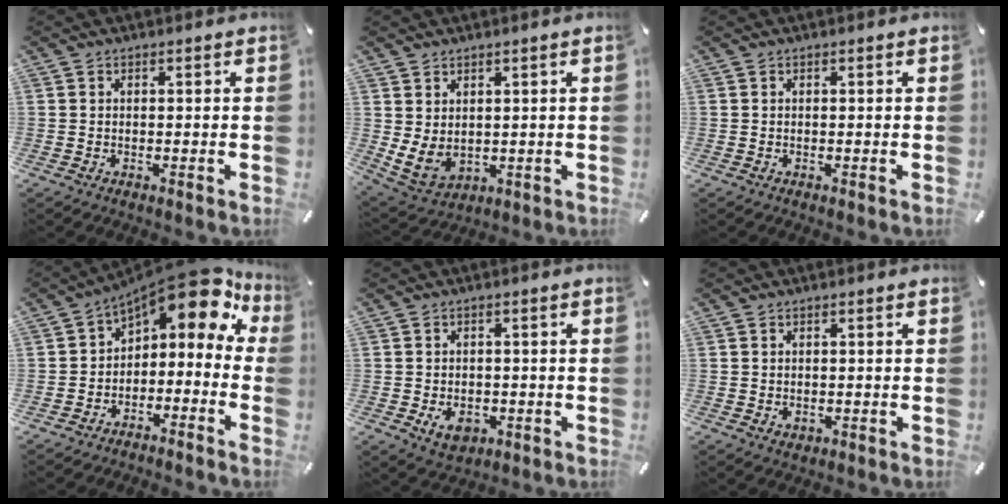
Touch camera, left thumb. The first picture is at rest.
{"total": 5.2, "force": [2.0, 4.1, 2.5], "torque": [-0.065, -0.019, 0.037]}
{"total": 0.0}
{"total": 11.1, "force": [7.1, 5.0, 6.8], "torque": [-0.104, -0.060, 0.118]}
{"total": 5.0, "force": [-1.7, 3.8, 2.8], "torque": [-0.049, -0.005, -0.034]}
{"total": 1.0, "force": [0.1, 0.9, 0.2], "torque": [-0.005, 0.005, 0.000]}